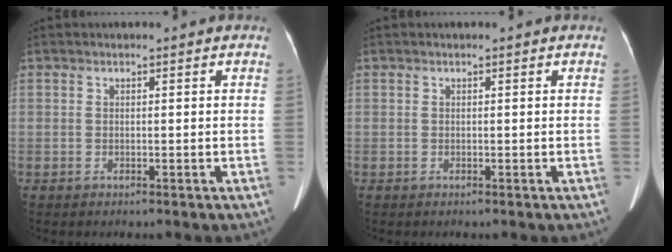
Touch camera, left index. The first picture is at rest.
{"total": 0.0}